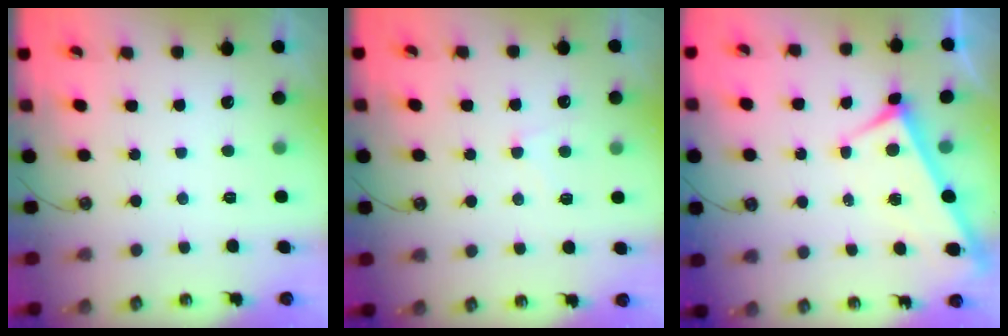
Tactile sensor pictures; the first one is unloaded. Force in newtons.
{"total": 0.8, "press": 0.3, "slide": 0.7}
{"total": 3.4, "press": 3.4, "slide": 0.7}